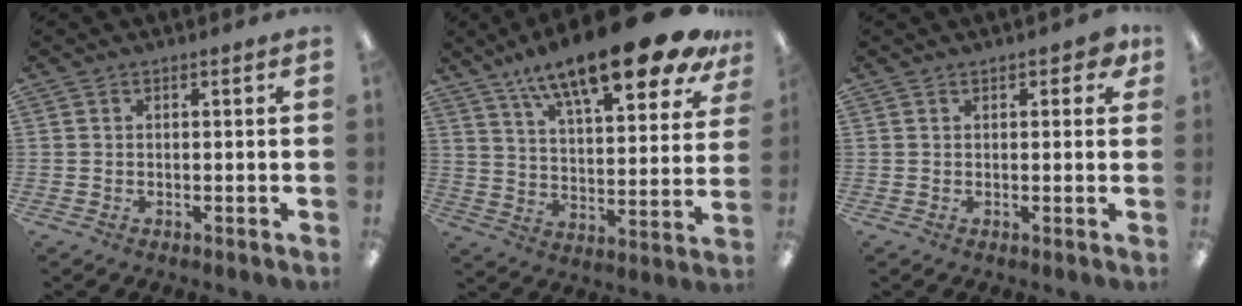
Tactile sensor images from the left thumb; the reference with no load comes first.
{"total": 20.6, "force": [15.6, 5.1, 12.5], "torque": [-0.195, -0.103, 0.256]}
{"total": 2.9, "force": [1.5, 1.5, 1.9], "torque": [-0.024, -0.001, 0.024]}